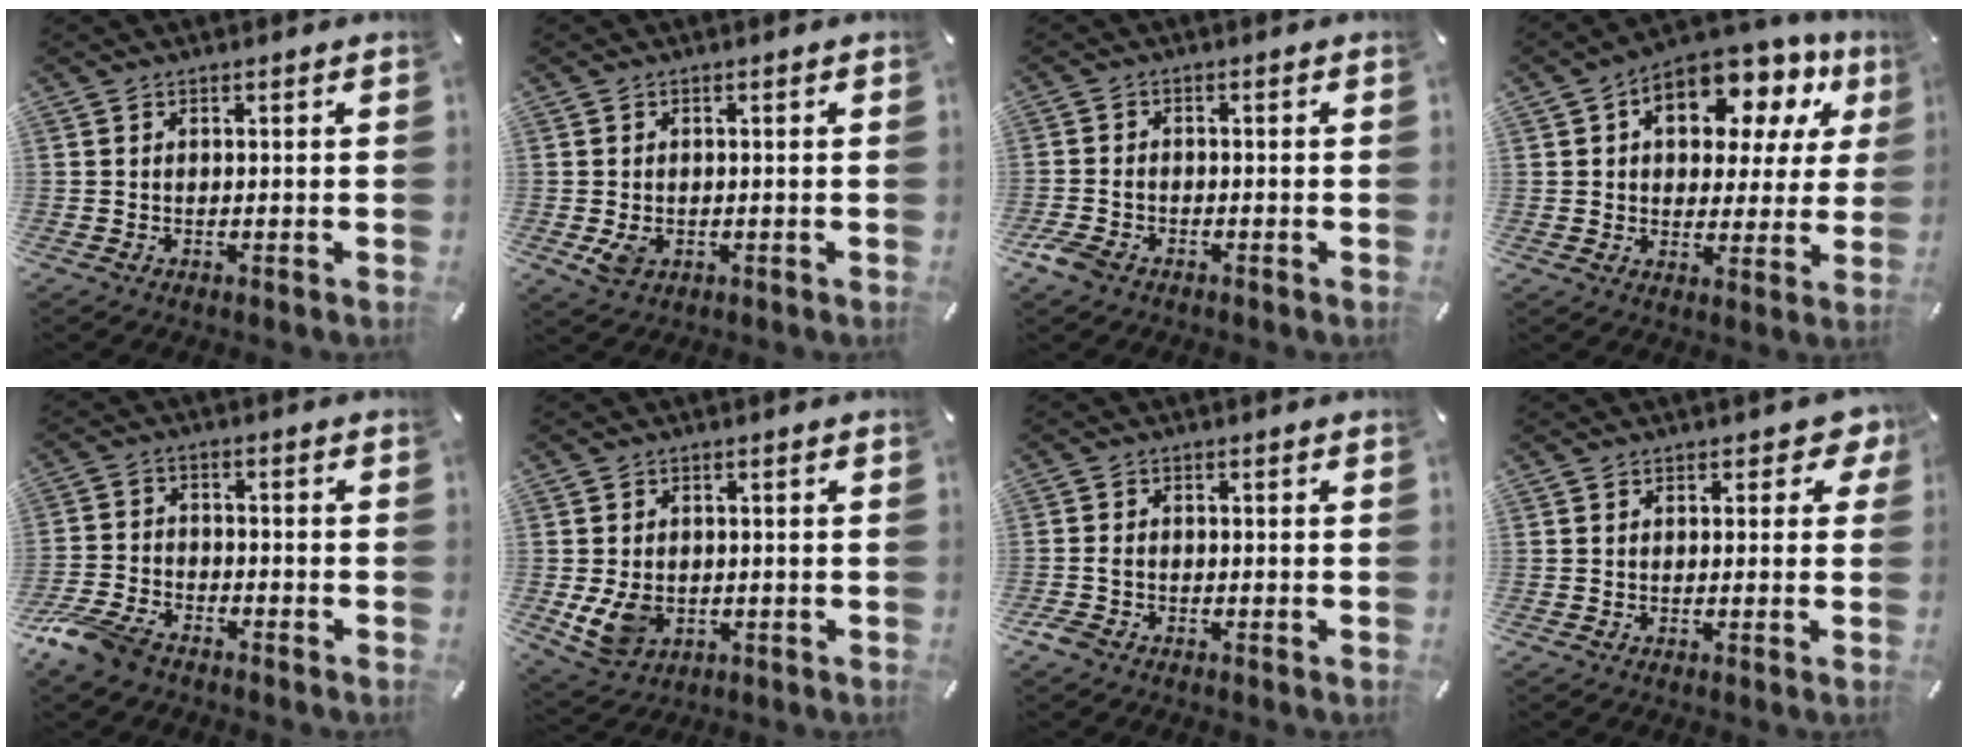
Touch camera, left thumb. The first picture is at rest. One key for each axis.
{"total": 3.2, "fx": -0.8, "fy": 2.4, "fz": 1.9, "tx": -0.051, "ty": -0.004, "tz": -0.016}
{"total": 3.4, "fx": -2.2, "fy": 2.2, "fz": 1.4, "tx": -0.043, "ty": 0.004, "tz": -0.045}
{"total": 13.6, "fx": 6.4, "fy": 8.5, "fz": 8.5, "tx": -0.129, "ty": -0.041, "tz": 0.109}
{"total": 8.6, "fx": -6.7, "fy": 3.9, "fz": 3.7, "tx": -0.089, "ty": 0.027, "tz": -0.132}
{"total": 6.7, "fx": -0.8, "fy": 5.5, "fz": 3.6, "tx": -0.081, "ty": -0.002, "tz": -0.016}
{"total": 2.4, "fx": -1.5, "fy": 1.5, "fz": 1.1, "tx": -0.034, "ty": 0.002, "tz": -0.033}
{"total": 2.8, "fx": 0.8, "fy": 2.0, "fz": 1.8, "tx": -0.013, "ty": 0.001, "tz": 0.009}